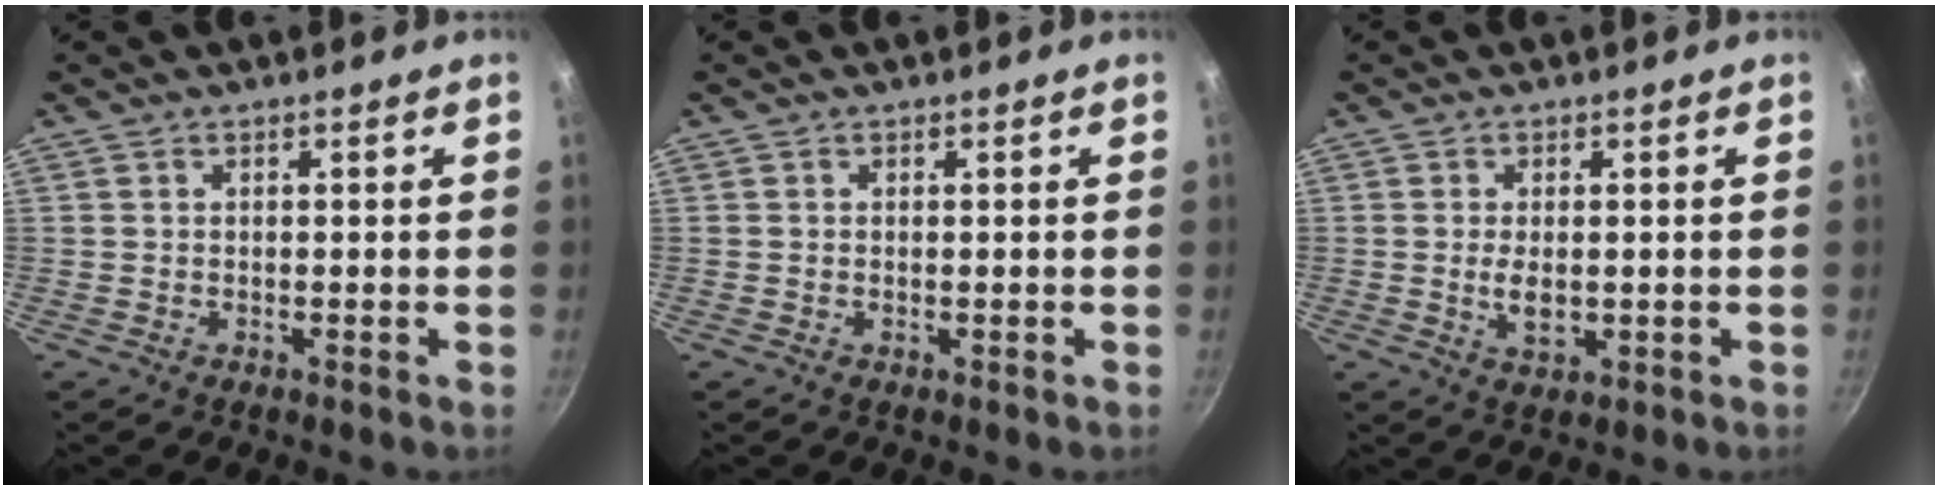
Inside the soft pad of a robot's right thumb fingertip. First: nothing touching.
{"total": 0.0}
{"total": 4.1, "force": [-0.2, 2.2, 3.4], "torque": [-0.065, -0.005, 0.002]}